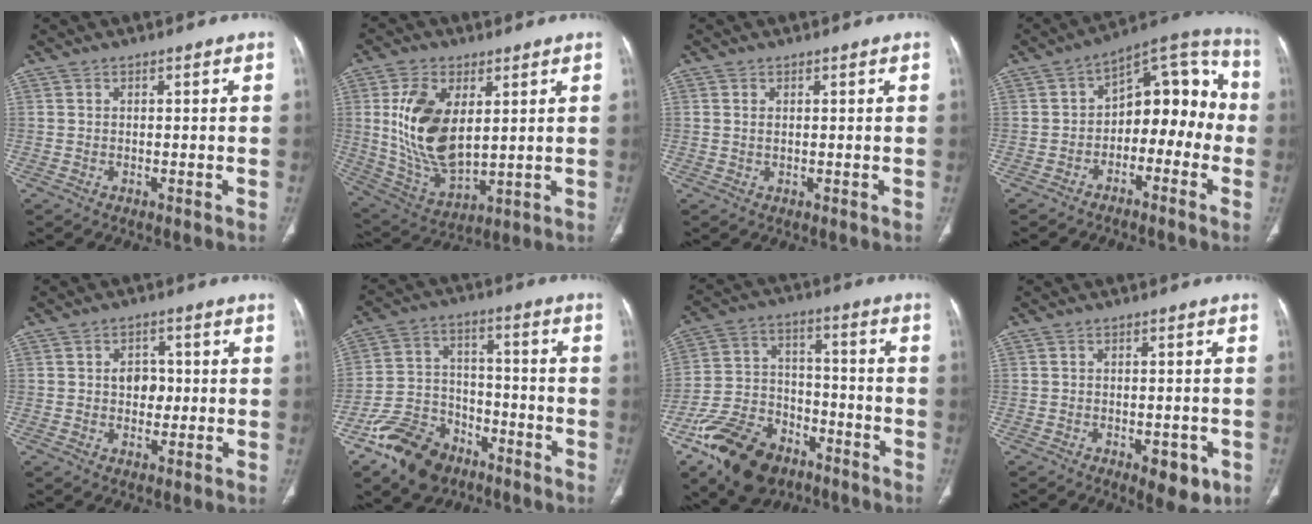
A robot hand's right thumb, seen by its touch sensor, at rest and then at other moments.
{"total": 16.2, "force": [3.4, 9.0, 13.0], "torque": [-0.242, -0.021, 0.080]}
{"total": 0.8, "force": [0.2, 0.4, 0.6], "torque": [-0.017, 0.001, 0.008]}
{"total": 14.5, "force": [-2.9, 9.2, 10.8], "torque": [-0.100, 0.070, -0.052]}
{"total": 4.8, "force": [0.1, 3.6, 3.1], "torque": [-0.020, 0.006, 0.001]}
{"total": 14.3, "force": [-9.2, 9.1, 6.2], "torque": [-0.084, 0.064, -0.163]}
{"total": 18.8, "force": [-11.2, 11.5, 9.7], "torque": [-0.160, 0.067, -0.194]}
{"total": 6.3, "force": [-2.7, 3.0, 4.8], "torque": [-0.043, 0.003, -0.027]}